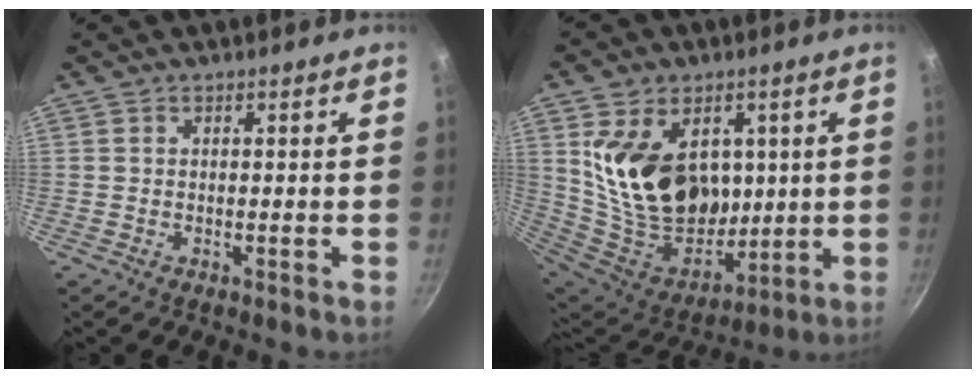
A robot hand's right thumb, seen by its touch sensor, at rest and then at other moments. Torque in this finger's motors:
{"motor_torque": [-0.72, 1.98, 1.10, -0.16, 0.25]}